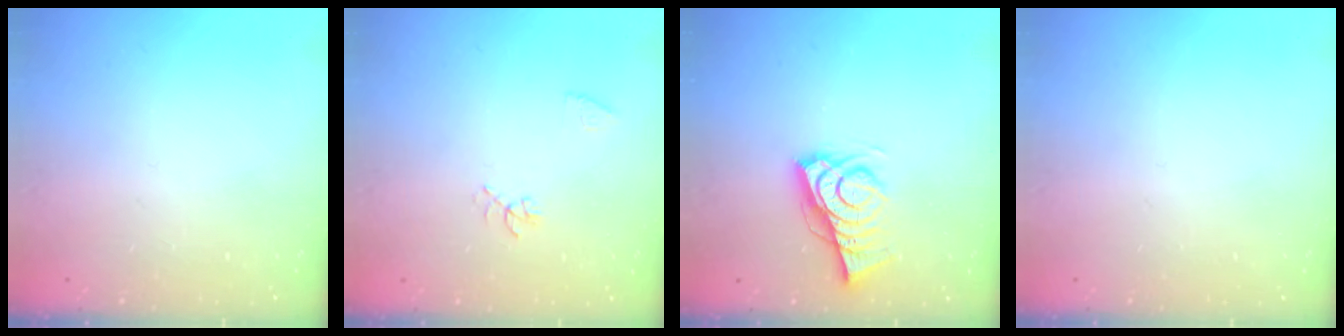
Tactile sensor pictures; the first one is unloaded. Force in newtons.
{"total": 3.9, "press": 3.7, "slide": 1.2}
{"total": 8.9, "press": 8.3, "slide": 3.2}
{"total": 0.0}